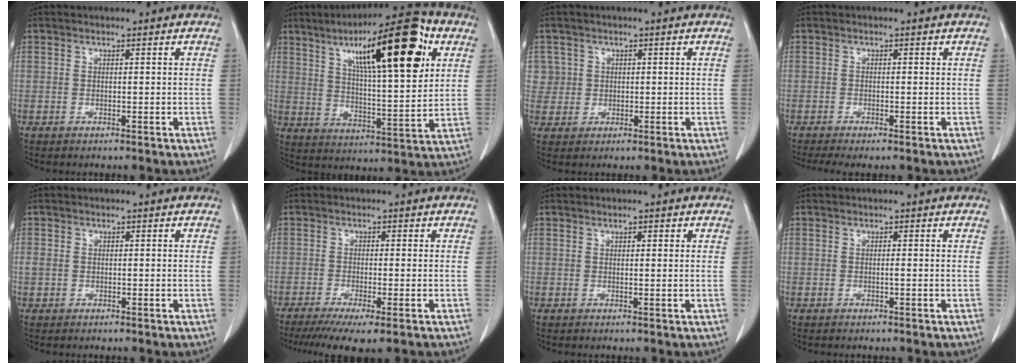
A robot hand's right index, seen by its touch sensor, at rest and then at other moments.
{"total": 20.9, "force": [9.4, 3.7, 18.3], "torque": [-0.278, 0.022, 0.145]}
{"total": 3.3, "force": [1.0, 3.2, -0.3], "torque": [0.025, 0.009, 0.020]}
{"total": 3.0, "force": [-2.0, 0.5, 2.1], "torque": [-0.037, -0.005, -0.033]}
{"total": 1.3, "force": [0.0, 1.2, 0.6], "torque": [-0.018, 0.012, 0.005]}
{"total": 7.8, "force": [-5.4, 0.8, 5.7], "torque": [-0.089, -0.018, -0.086]}
{"total": 0.6, "force": [0.4, 0.2, 0.5], "torque": [-0.009, -0.001, 0.005]}
{"total": 0.0}